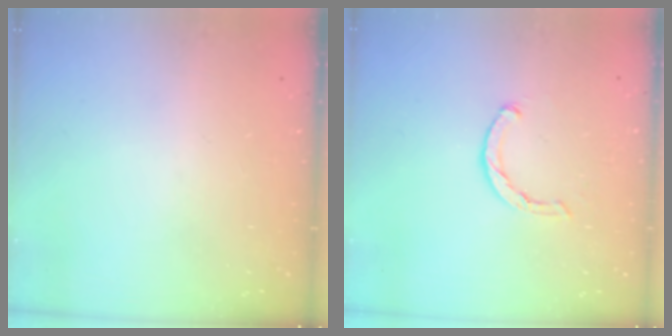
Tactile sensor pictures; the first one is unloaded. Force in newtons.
{"total": 1.4, "press": 1.3, "slide": 0.3}